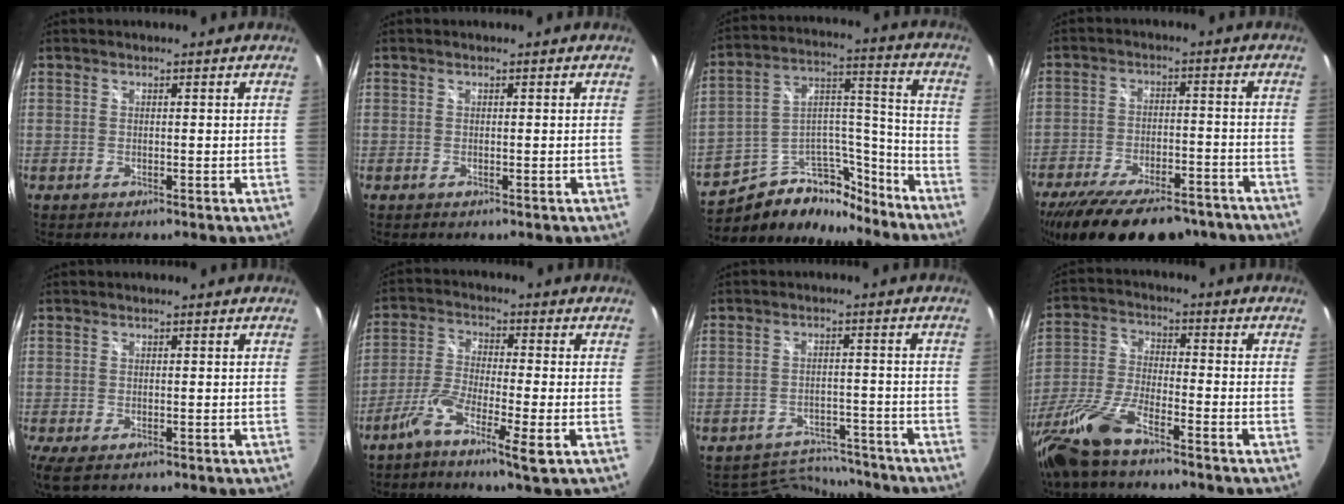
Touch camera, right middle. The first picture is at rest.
{"total": 0.0}
{"total": 17.1, "force": [-12.8, 8.9, 6.9], "torque": [-0.130, 0.068, -0.192]}
{"total": 22.6, "force": [-17.7, 8.1, 11.4], "torque": [-0.223, -0.030, -0.252]}
{"total": 3.9, "force": [-1.9, 1.3, 3.1], "torque": [-0.059, -0.016, -0.025]}
{"total": 6.7, "force": [-3.6, 0.5, 5.7], "torque": [-0.129, -0.002, -0.074]}
{"total": 8.1, "force": [-7.8, 1.9, -0.4], "torque": [0.000, 0.019, -0.116]}
{"total": 12.4, "force": [-9.0, 2.6, 8.0], "torque": [-0.180, -0.023, -0.183]}